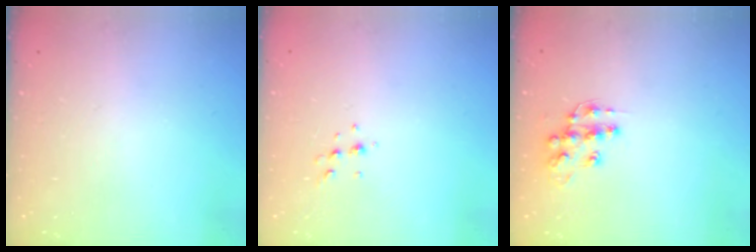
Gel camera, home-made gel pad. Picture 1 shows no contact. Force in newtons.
{"total": 4.3, "press": 4.2, "slide": 0.9}
{"total": 10.6, "press": 10.6, "slide": 0.6}